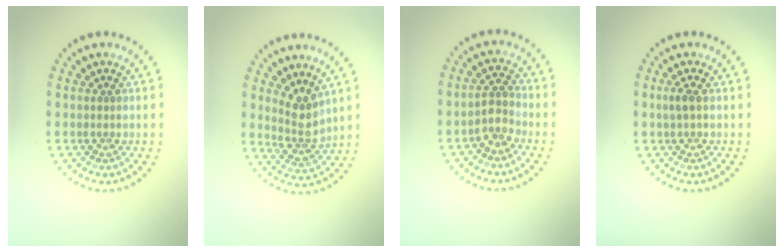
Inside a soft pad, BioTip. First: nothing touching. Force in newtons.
{"total": 2.8, "press": 2.2, "slide": 1.7}
{"total": 2.0, "press": 1.6, "slide": 1.1}
{"total": 1.0, "press": 1.0, "slide": 0.4}